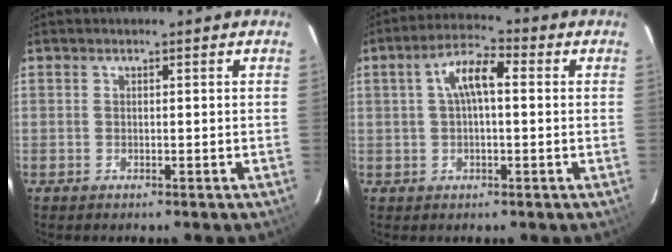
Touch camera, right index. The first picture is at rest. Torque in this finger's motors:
{"motor_torque": [0.54, 0.09, 0.53, 0.11]}